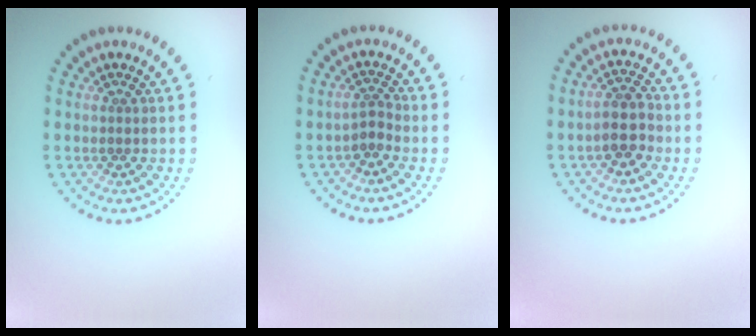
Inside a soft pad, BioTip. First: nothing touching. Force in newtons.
{"total": 1.7, "press": 1.2, "slide": 1.2}
{"total": 2.9, "press": 2.6, "slide": 1.3}